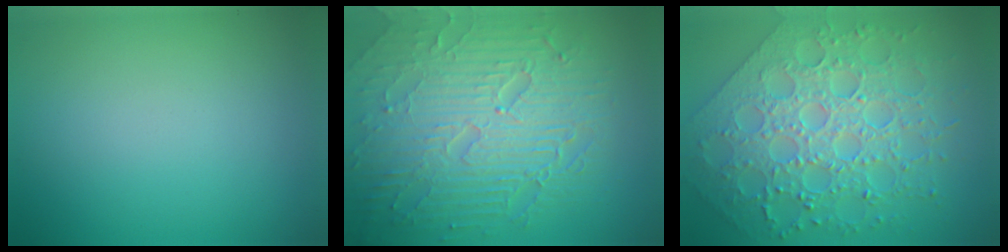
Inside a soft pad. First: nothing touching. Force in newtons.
{"total": 10.1, "press": 6.5, "slide": 7.7}
{"total": 7.6, "press": 6.3, "slide": 4.3}